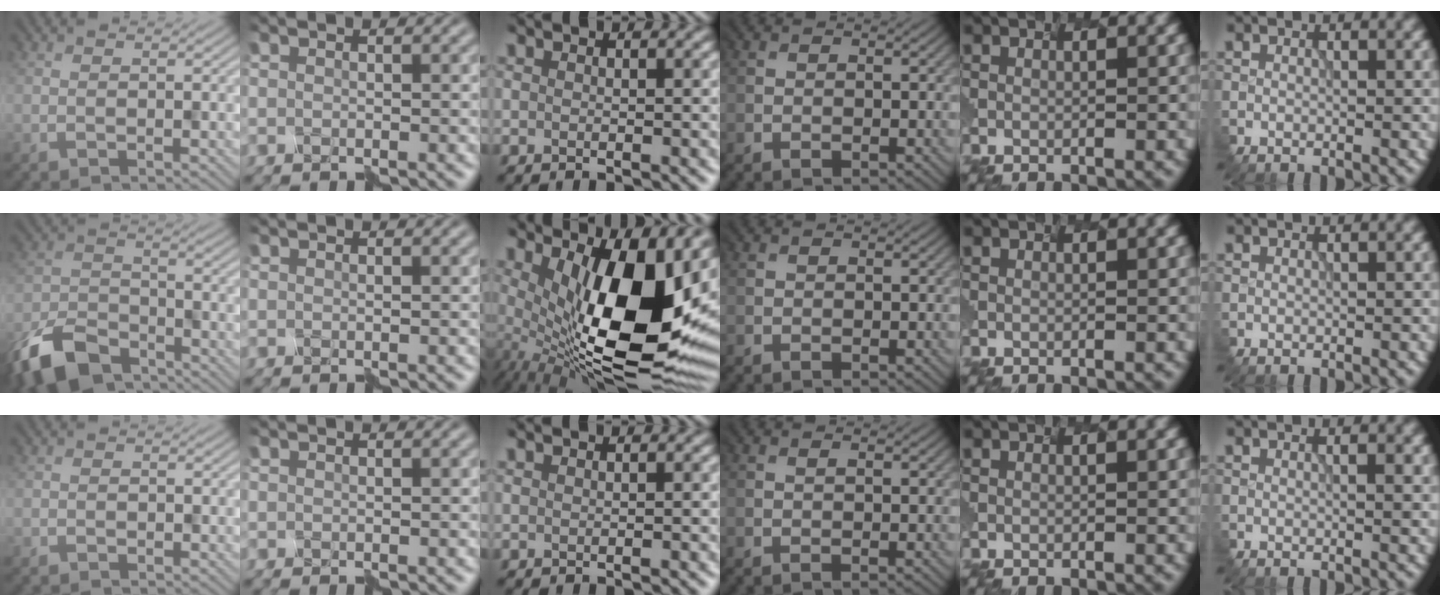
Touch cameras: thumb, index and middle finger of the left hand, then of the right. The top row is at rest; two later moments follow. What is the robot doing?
{"motion": "disassemble", "object": "markers"}